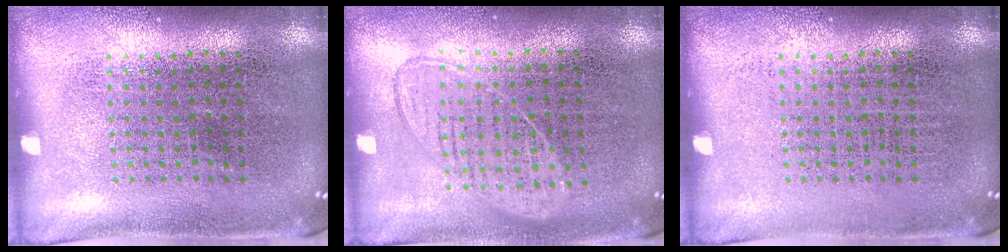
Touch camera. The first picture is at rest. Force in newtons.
{"total": 0.9, "press": 0.8, "slide": 0.4}
{"total": 0.0}